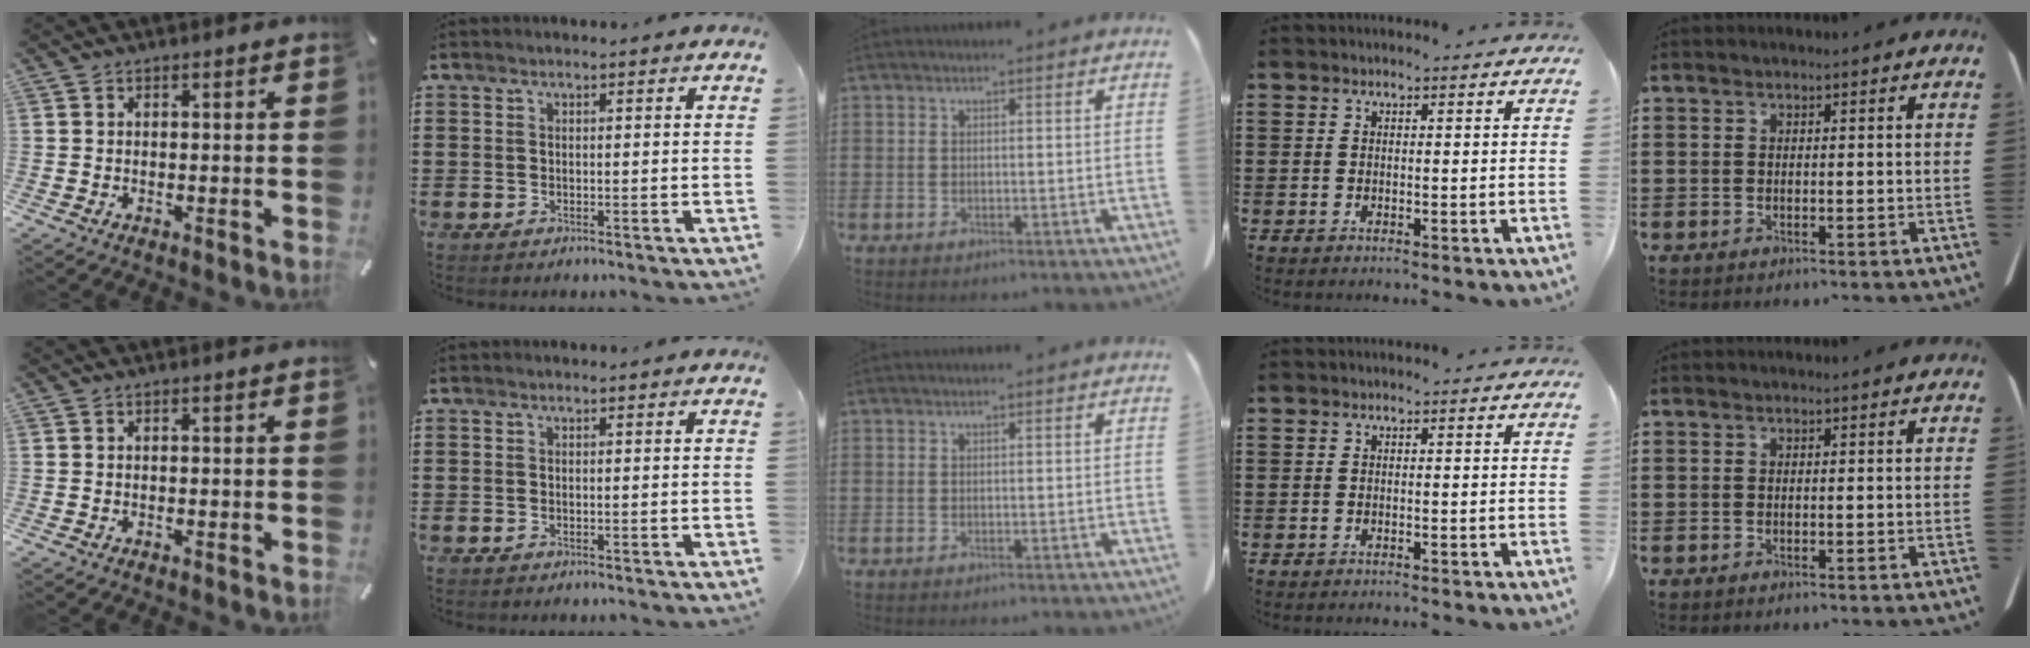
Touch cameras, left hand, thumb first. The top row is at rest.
{"ring": {"total": 0.5, "force": [-0.5, -0.1, 0.1], "torque": [-0.005, -0.001, -0.010]}}